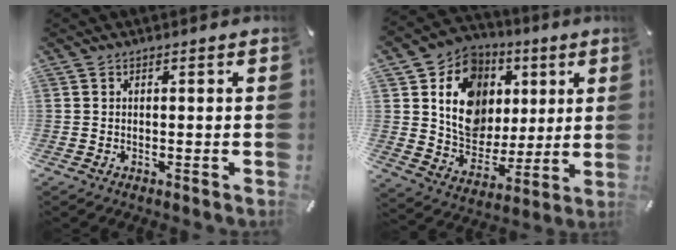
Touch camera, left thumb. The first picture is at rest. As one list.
[{"total": 16.1, "force": [4.0, 13.8, 7.2], "torque": [-0.123, -0.014, 0.082]}]